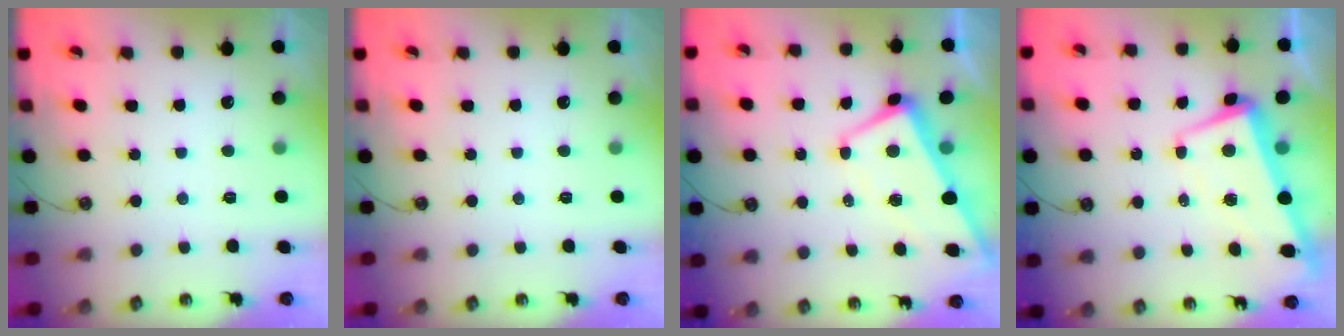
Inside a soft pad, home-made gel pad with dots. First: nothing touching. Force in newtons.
{"total": 0.0}
{"total": 0.9, "press": 0.1, "slide": 0.8}
{"total": 1.7, "press": 0.4, "slide": 1.7}